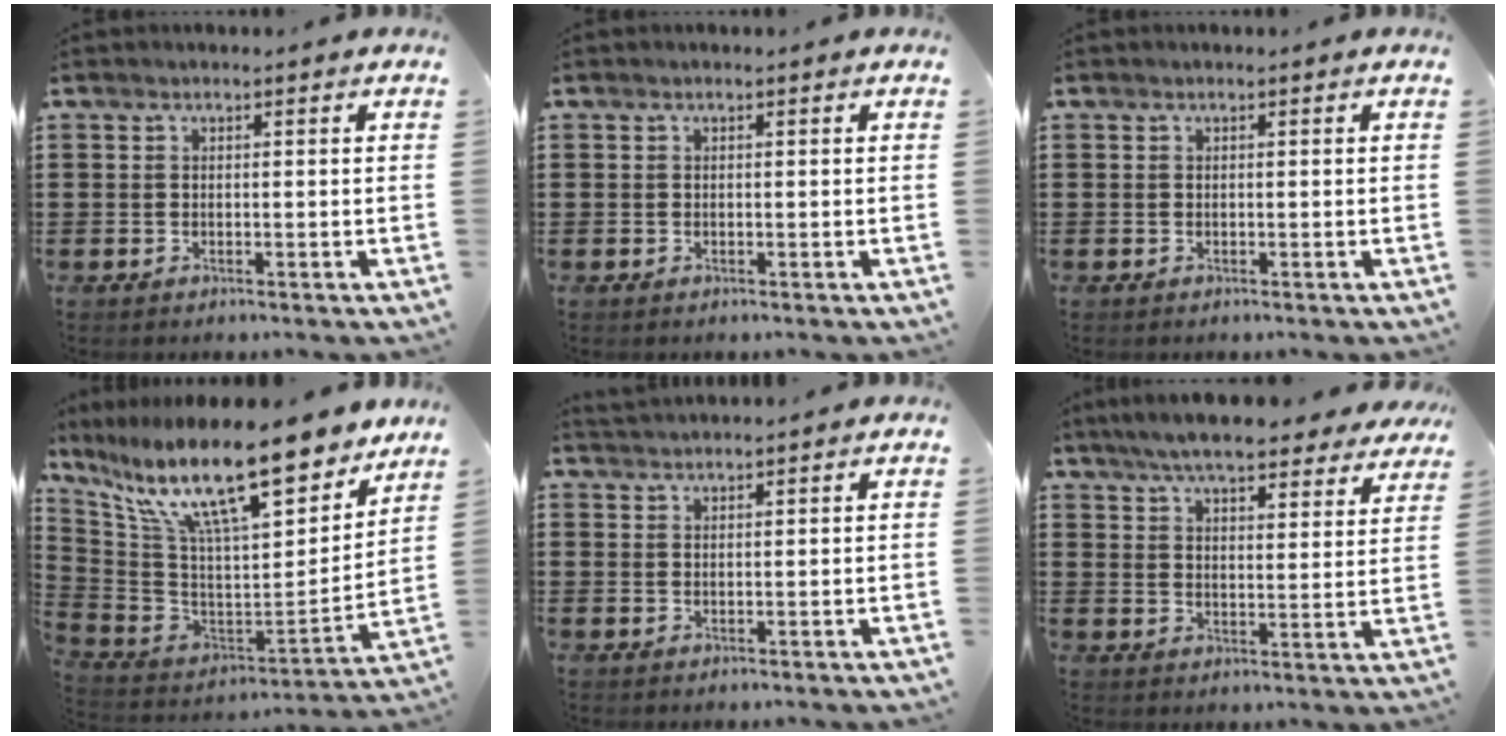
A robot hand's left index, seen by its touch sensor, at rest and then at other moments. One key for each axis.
{"total": 0.0}
{"total": 0.0}
{"total": 17.4, "fx": 12.0, "fy": 4.1, "fz": 11.9, "tx": -0.251, "ty": -0.076, "tz": 0.202}
{"total": 1.6, "fx": 1.6, "fy": -0.1, "fz": 0.1, "tx": -0.005, "ty": 0.001, "tz": 0.033}
{"total": 7.2, "fx": 6.6, "fy": 0.5, "fz": 2.8, "tx": -0.079, "ty": -0.024, "tz": 0.120}